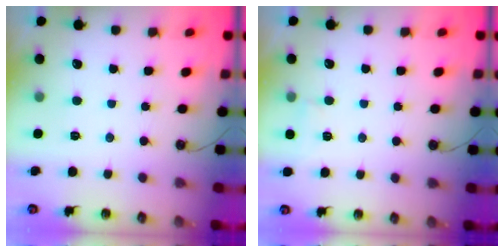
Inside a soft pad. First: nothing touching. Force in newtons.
{"total": 2.6, "press": 2.4, "slide": 0.9}